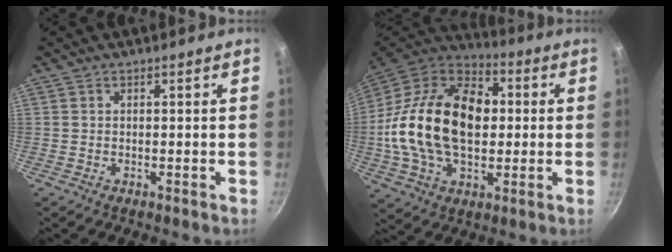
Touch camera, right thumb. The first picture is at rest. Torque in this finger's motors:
{"motor_torque": [0.57, 2.97, 1.47, -1.30, 0.76]}